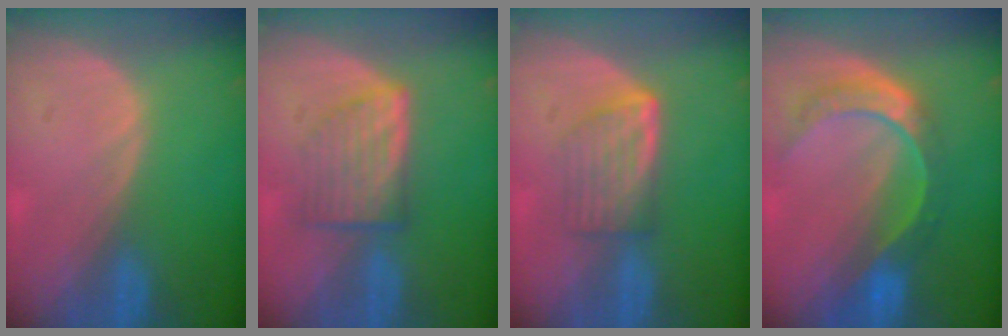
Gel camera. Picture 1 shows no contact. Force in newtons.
{"total": 6.2, "press": 5.9, "slide": 1.9}
{"total": 5.8, "press": 5.3, "slide": 2.4}
{"total": 8.5, "press": 7.2, "slide": 4.6}